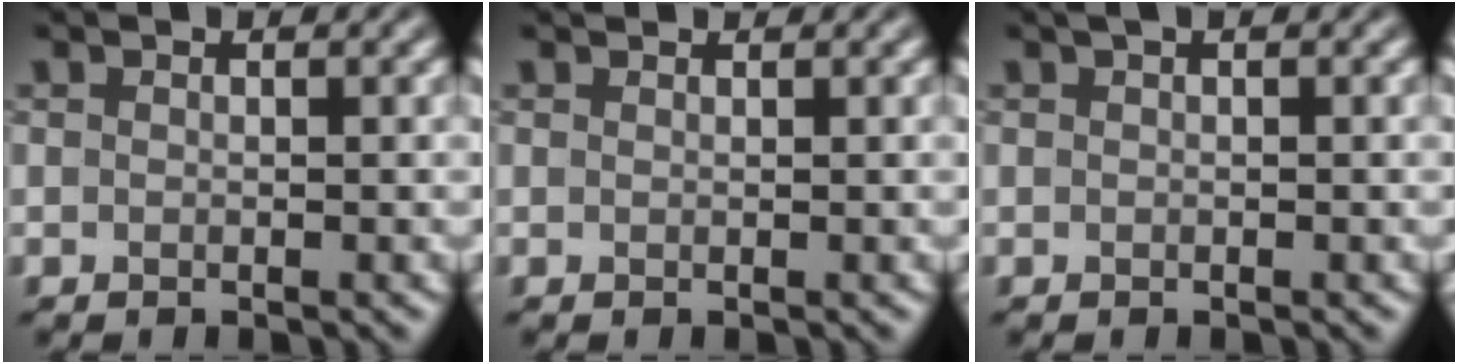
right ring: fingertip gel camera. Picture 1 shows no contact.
{"total": 0.0}
{"total": 0.5, "force": [0.3, 0.2, 0.4], "torque": [-0.009, 0.002, 0.005]}